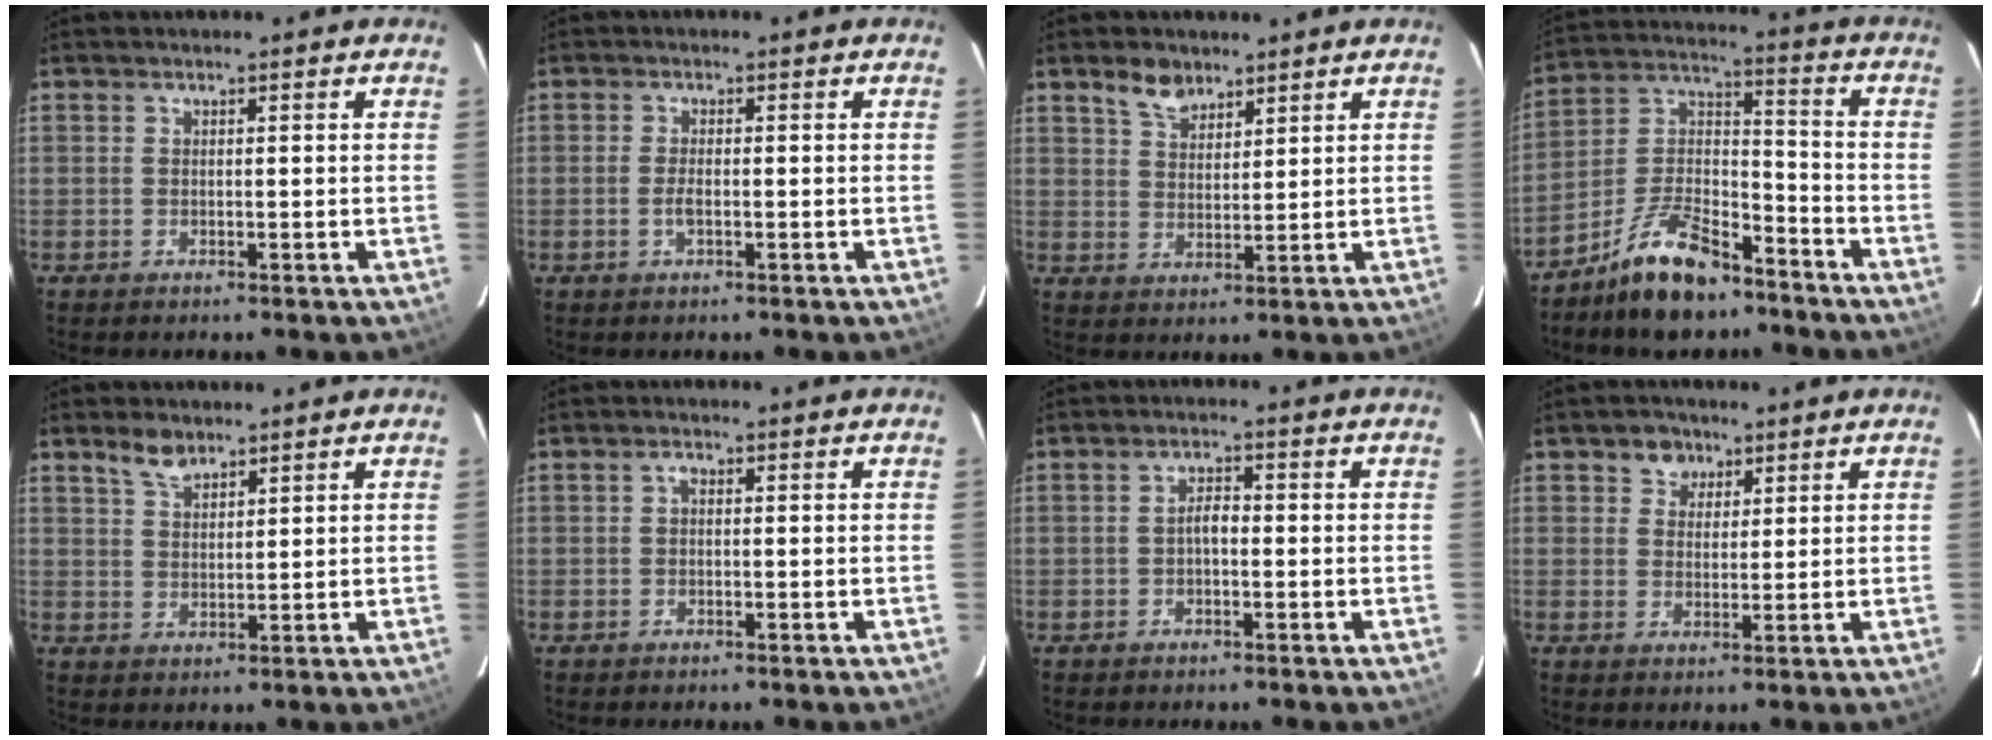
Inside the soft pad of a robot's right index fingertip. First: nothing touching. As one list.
[{"total": 1.9, "force": [-0.7, 0.7, 1.7], "torque": [-0.037, -0.003, -0.012]}, {"total": 5.0, "force": [3.8, 2.7, 2.0], "torque": [-0.029, 0.007, 0.070]}, {"total": 13.9, "force": [-10.0, 5.5, 8.0], "torque": [-0.163, 0.030, -0.180]}, {"total": 4.0, "force": [3.2, 1.6, 1.8], "torque": [-0.032, 0.006, 0.061]}, {"total": 0.9, "force": [0.0, 0.6, 0.7], "torque": [-0.012, 0.006, -0.002]}, {"total": 2.2, "force": [-0.5, 1.0, 1.8], "torque": [-0.035, 0.010, -0.009]}, {"total": 4.0, "force": [2.2, 3.2, 0.8], "torque": [-0.002, 0.009, 0.038]}]